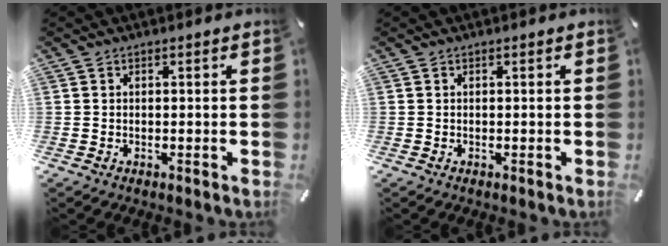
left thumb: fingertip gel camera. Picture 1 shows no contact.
{"total": 0.0}